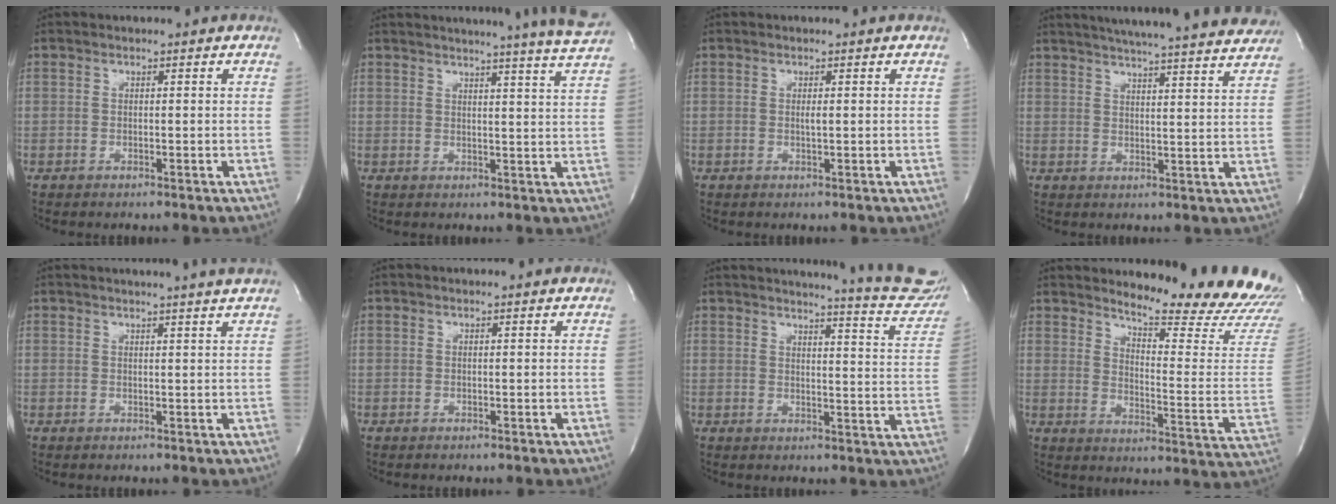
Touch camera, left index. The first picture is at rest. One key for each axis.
{"total": 14.3, "fx": 13.2, "fy": -2.0, "fz": 5.3, "tx": -0.084, "ty": -0.062, "tz": 0.145}
{"total": 0.7, "fx": 0.1, "fy": 0.0, "fz": 0.7, "tx": -0.018, "ty": -0.002, "tz": 0.003}
{"total": 24.3, "fx": 22.2, "fy": 1.0, "fz": 9.8, "tx": -0.154, "ty": -0.025, "tz": 0.273}
{"total": 4.8, "fx": 4.2, "fy": -1.3, "fz": 1.9, "tx": -0.026, "ty": 0.000, "tz": 0.042}
{"total": 0.0}
{"total": 17.9, "fx": 16.9, "fy": 0.9, "fz": 5.8, "tx": -0.070, "ty": -0.090, "tz": 0.174}
{"total": 19.6, "fx": 18.5, "fy": 1.6, "fz": 6.4, "tx": -0.091, "ty": -0.122, "tz": 0.218}